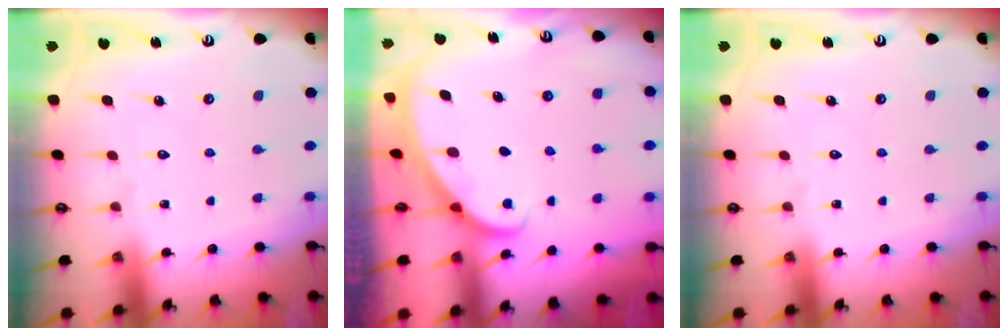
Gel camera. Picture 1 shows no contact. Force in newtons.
{"total": 2.0, "press": 2.0, "slide": 0.1}
{"total": 0.0}